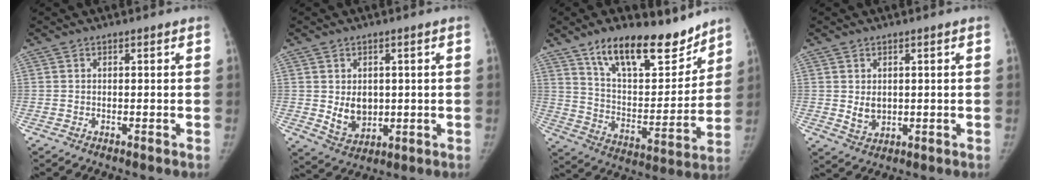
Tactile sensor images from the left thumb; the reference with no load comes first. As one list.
[{"total": 6.6, "force": [0.3, 5.2, 4.1], "torque": [-0.040, -0.012, 0.022]}, {"total": 19.6, "force": [14.2, 7.9, 11.0], "torque": [-0.126, -0.081, 0.239]}, {"total": 3.6, "force": [0.4, 2.8, 2.3], "torque": [-0.028, -0.010, 0.018]}]